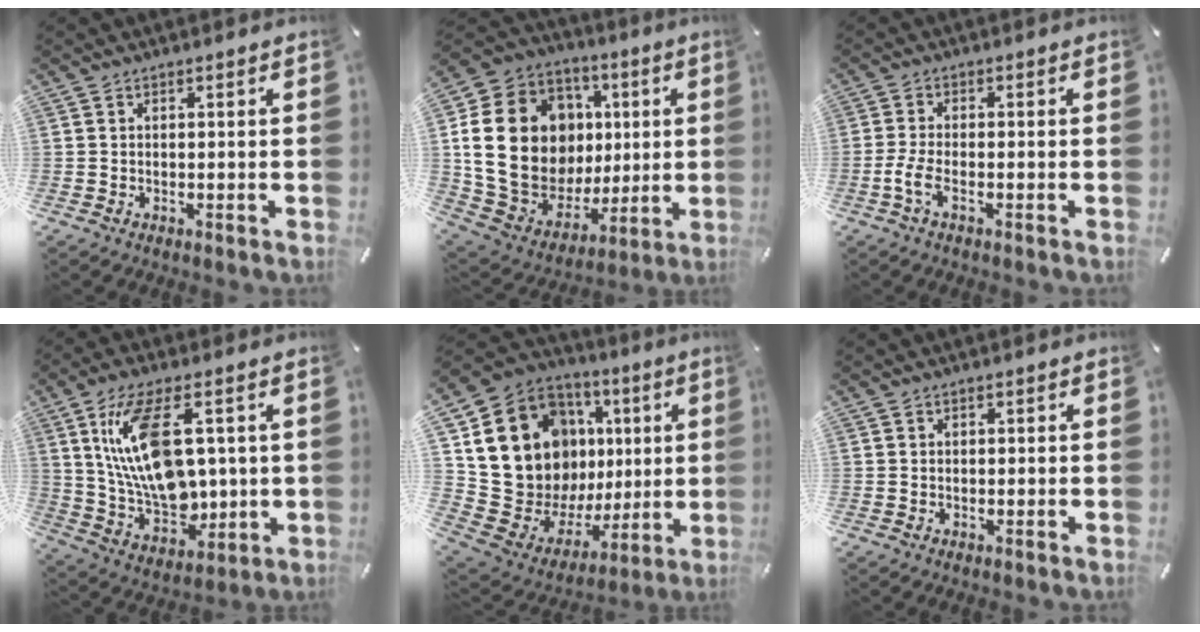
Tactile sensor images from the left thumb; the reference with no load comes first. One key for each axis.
{"total": 25.6, "fx": 5.1, "fy": 20.2, "fz": 14.9, "tx": -0.285, "ty": -0.024, "tz": 0.121}
{"total": 4.3, "fx": -1.8, "fy": 1.5, "fz": 3.6, "tx": -0.086, "ty": -0.005, "tz": -0.036}
{"total": 17.2, "fx": 4.4, "fy": 9.5, "fz": 13.7, "tx": -0.277, "ty": -0.008, "tz": 0.075}
{"total": 18.5, "fx": 6.4, "fy": 15.0, "fz": 8.9, "tx": -0.153, "ty": -0.066, "tz": 0.146}
{"total": 0.6, "fx": 0.0, "fy": 0.6, "fz": 0.1, "tx": -0.003, "ty": 0.005, "tz": -0.002}